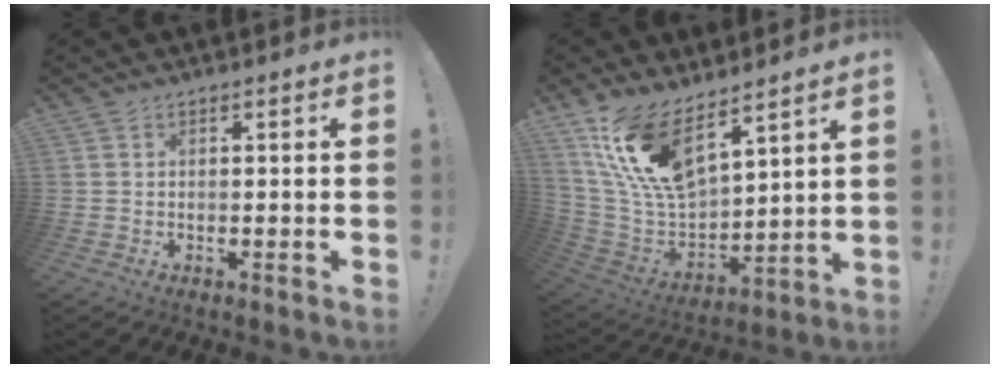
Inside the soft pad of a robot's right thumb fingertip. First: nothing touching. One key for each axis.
{"total": 17.5, "fx": 11.7, "fy": 7.5, "fz": 10.7, "tx": -0.216, "ty": -0.075, "tz": 0.220}